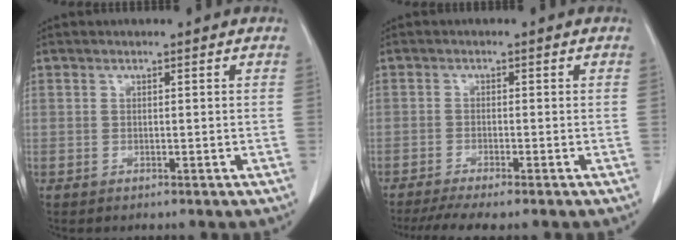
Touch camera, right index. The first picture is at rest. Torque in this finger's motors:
{"motor_torque": [0.64, -0.68, 0.32, 0.08]}